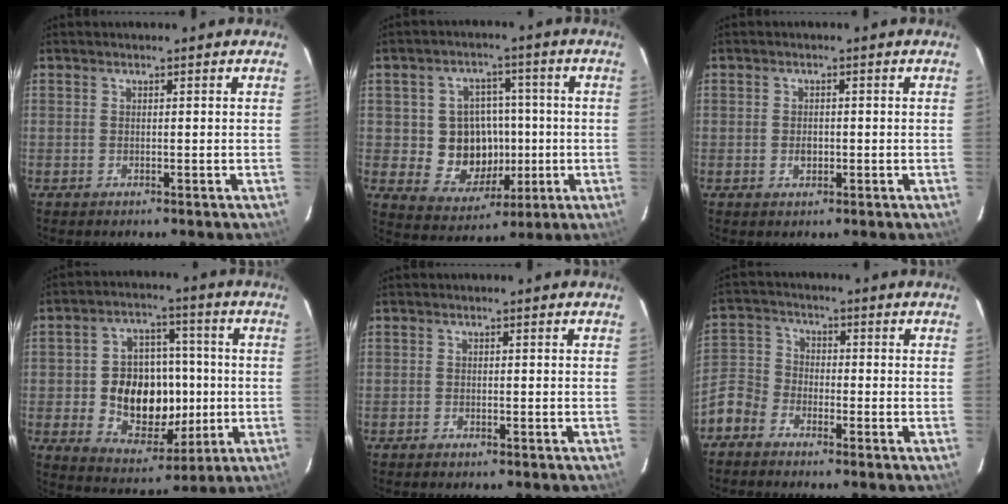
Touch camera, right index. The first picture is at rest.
{"total": 11.1, "force": [-0.8, 9.9, 5.0], "torque": [-0.108, 0.015, 0.006]}
{"total": 1.9, "force": [-0.4, 1.4, 1.2], "torque": [-0.020, 0.003, -0.007]}
{"total": 15.0, "force": [-1.8, 11.2, 9.8], "torque": [-0.203, 0.016, -0.009]}
{"total": 0.9, "force": [-0.8, 0.3, 0.2], "torque": [-0.010, 0.001, -0.016]}
{"total": 7.0, "force": [-4.7, 4.8, 2.1], "torque": [-0.048, 0.015, -0.109]}